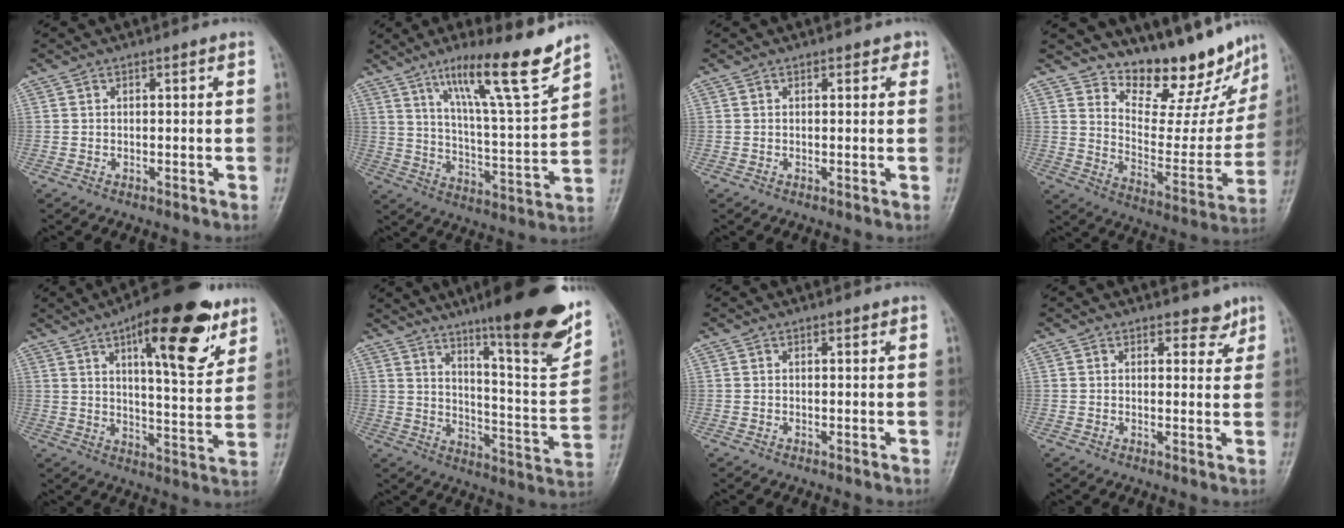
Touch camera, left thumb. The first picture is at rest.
{"total": 16.3, "force": [11.3, 1.6, 11.7], "torque": [-0.177, -0.069, 0.190]}
{"total": 1.5, "force": [0.9, 1.0, 0.7], "torque": [0.007, -0.001, 0.006]}
{"total": 18.2, "force": [15.8, 5.8, 7.0], "torque": [-0.048, -0.128, 0.225]}
{"total": 19.8, "force": [10.4, 6.7, 15.5], "torque": [-0.183, -0.040, 0.149]}
{"total": 24.2, "force": [15.4, 4.2, 18.2], "torque": [-0.235, -0.071, 0.230]}
{"total": 0.7, "force": [0.5, 0.3, 0.3], "torque": [-0.004, -0.002, 0.004]}
{"total": 3.1, "force": [2.4, 1.7, 1.0], "torque": [0.011, -0.014, 0.030]}